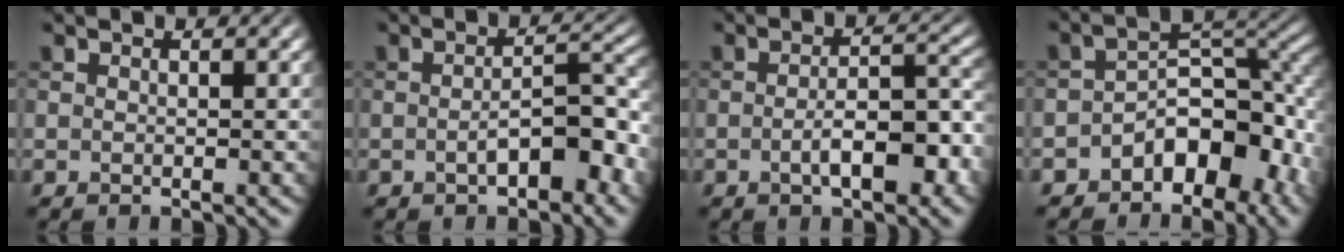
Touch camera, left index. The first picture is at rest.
{"total": 4.9, "force": [-1.6, 1.9, 4.2], "torque": [-0.067, 0.006, -0.024]}
{"total": 5.7, "force": [-1.8, 2.1, 5.0], "torque": [-0.080, 0.002, -0.027]}
{"total": 8.1, "force": [-3.8, 4.7, 5.5], "torque": [-0.058, 0.007, -0.068]}